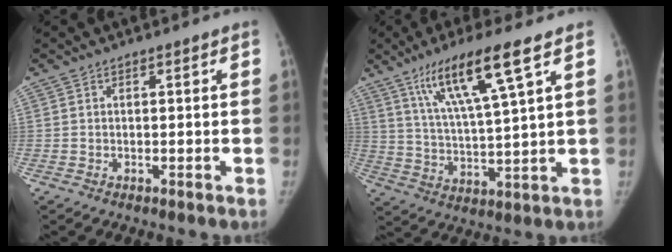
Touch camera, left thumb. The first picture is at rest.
{"total": 13.8, "force": [7.4, 1.2, 11.5], "torque": [-0.216, -0.025, 0.141]}